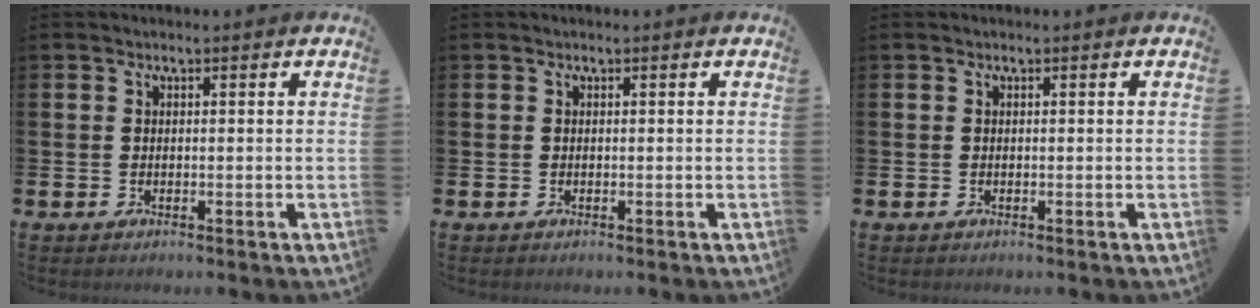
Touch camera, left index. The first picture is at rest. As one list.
[{"total": 0.0}, {"total": 0.0}]